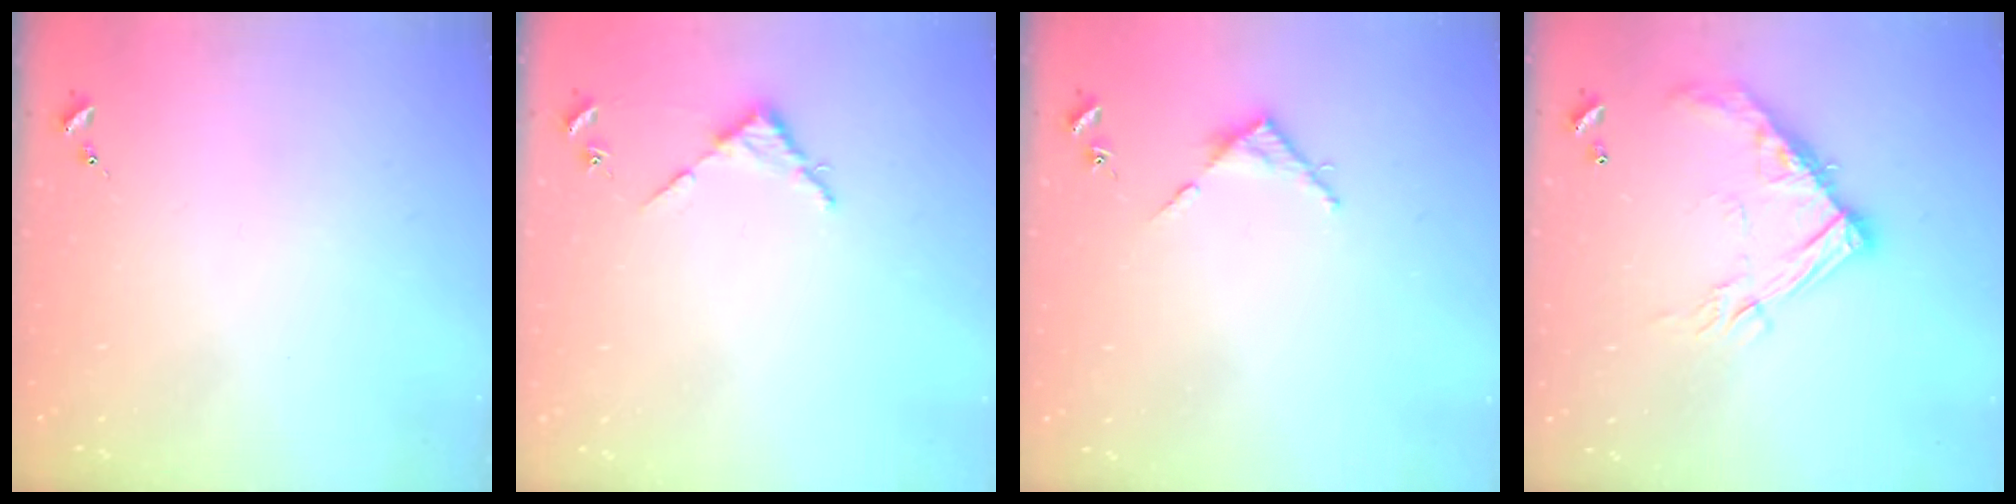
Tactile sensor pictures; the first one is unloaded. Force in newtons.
{"total": 3.1, "press": 3.1, "slide": 0.3}
{"total": 4.7, "press": 4.7, "slide": 0.2}
{"total": 15.6, "press": 15.6, "slide": 1.2}